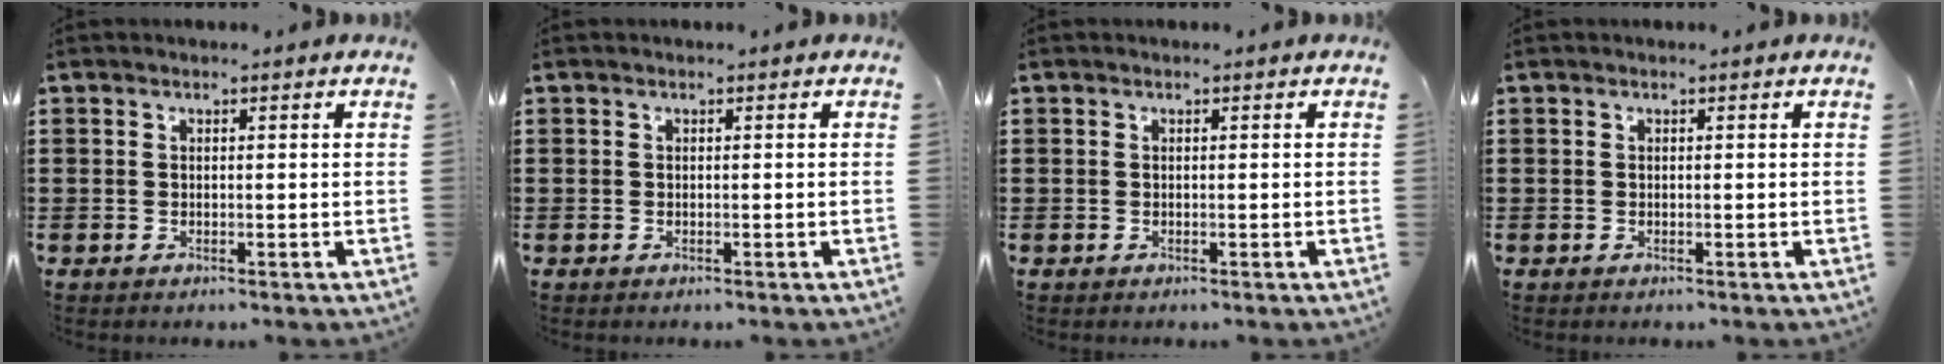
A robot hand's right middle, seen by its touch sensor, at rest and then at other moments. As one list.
[{"total": 0.0}, {"total": 0.0}, {"total": 0.0}]